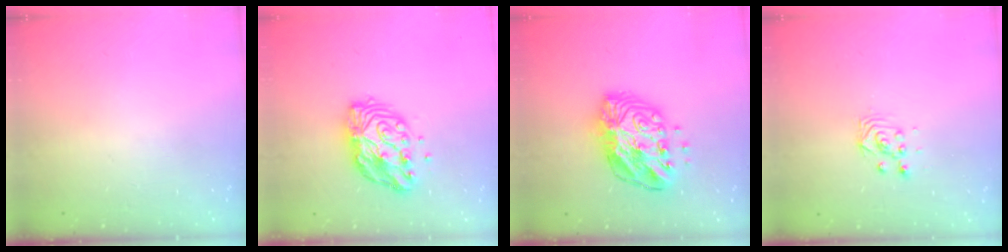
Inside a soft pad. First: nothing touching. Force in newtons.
{"total": 12.8, "press": 12.8, "slide": 1.1}
{"total": 14.1, "press": 14.0, "slide": 1.1}
{"total": 2.9, "press": 2.9, "slide": 0.4}